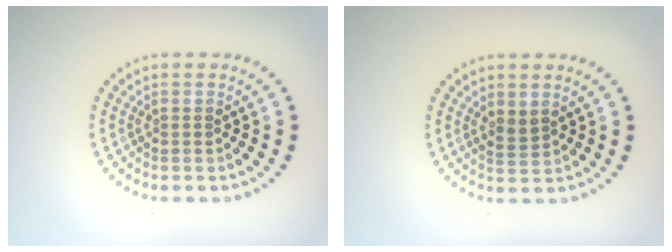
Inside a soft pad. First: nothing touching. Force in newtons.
{"total": 1.4, "press": 1.2, "slide": 0.6}